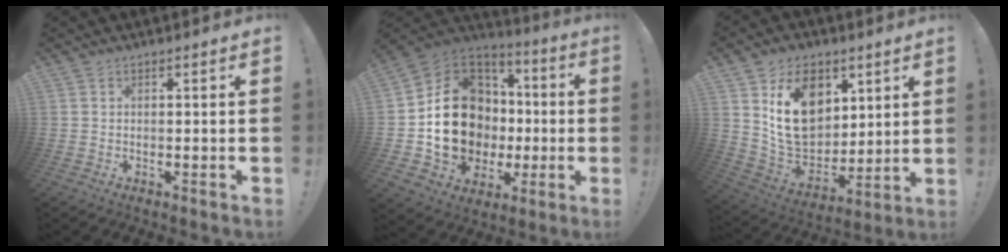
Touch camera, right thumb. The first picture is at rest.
{"total": 21.7, "force": [-1.8, 17.9, 12.2], "torque": [-0.204, 0.017, 0.014]}
{"total": 18.5, "force": [7.3, 13.5, 10.3], "torque": [-0.172, -0.038, 0.136]}